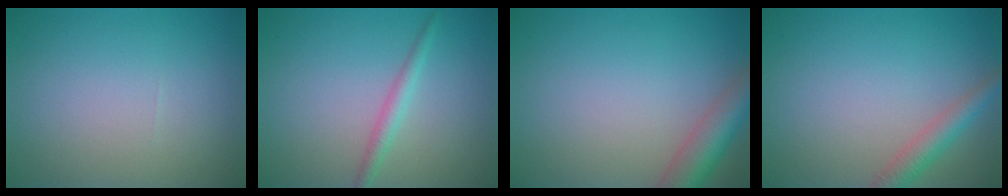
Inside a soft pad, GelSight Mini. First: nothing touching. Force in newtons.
{"total": 1.7, "press": 1.7, "slide": 0.0}
{"total": 4.6, "press": 4.6, "slide": 0.3}
{"total": 2.8, "press": 2.8, "slide": 0.2}